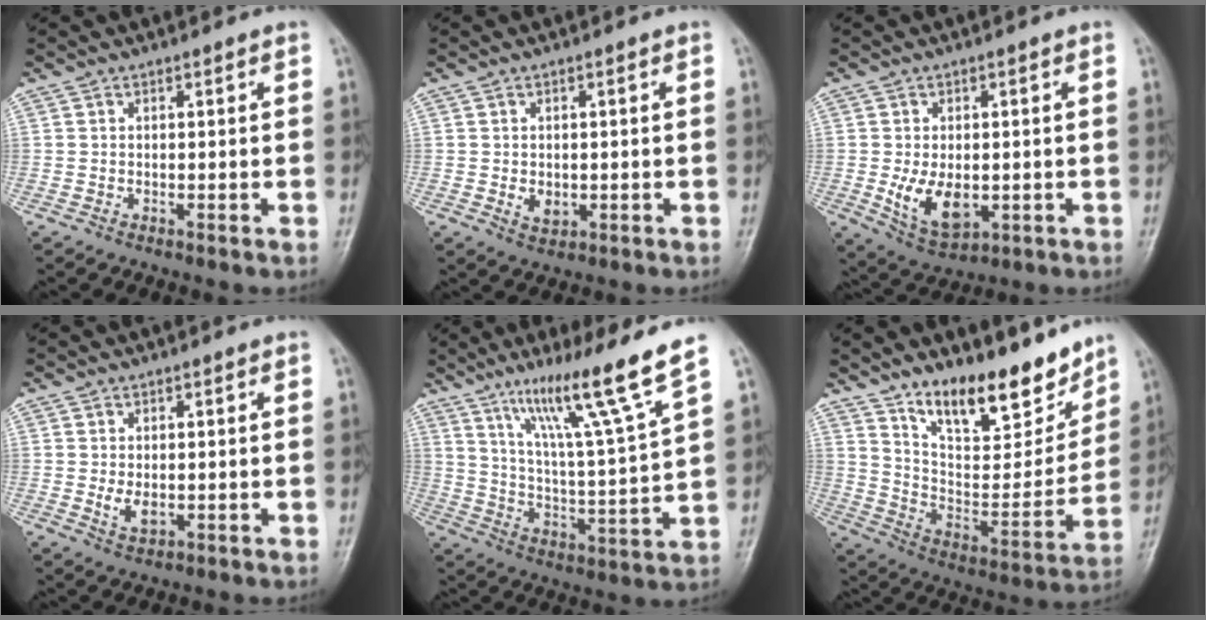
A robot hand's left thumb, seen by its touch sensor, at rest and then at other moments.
{"total": 2.0, "force": [-0.3, 1.5, 1.4], "torque": [-0.018, -0.002, -0.002]}
{"total": 8.4, "force": [-1.2, 5.1, 6.5], "torque": [-0.101, -0.012, -0.007]}
{"total": 3.1, "force": [-0.1, 1.9, 2.5], "torque": [-0.040, -0.008, 0.003]}
{"total": 16.6, "force": [10.9, -0.7, 12.4], "torque": [-0.197, -0.063, 0.182]}
{"total": 18.5, "force": [13.9, 6.6, 10.3], "torque": [-0.112, -0.091, 0.236]}